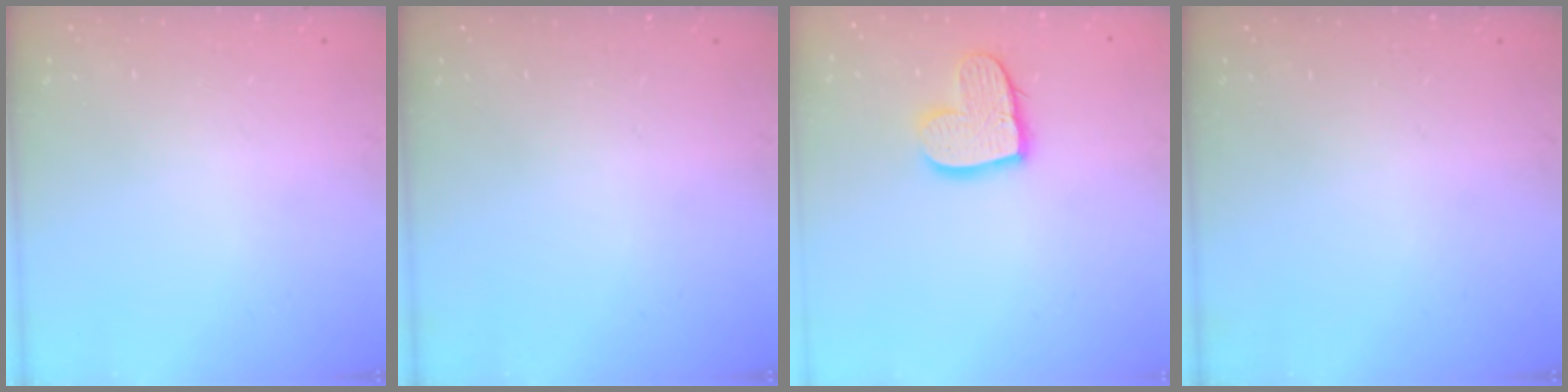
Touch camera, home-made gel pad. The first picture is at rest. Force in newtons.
{"total": 0.0}
{"total": 12.6, "press": 12.5, "slide": 1.0}
{"total": 0.0}